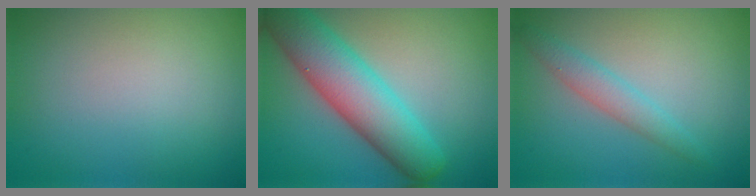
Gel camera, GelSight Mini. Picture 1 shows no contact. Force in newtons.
{"total": 8.1, "press": 8.1, "slide": 0.5}
{"total": 2.2, "press": 2.2, "slide": 0.1}